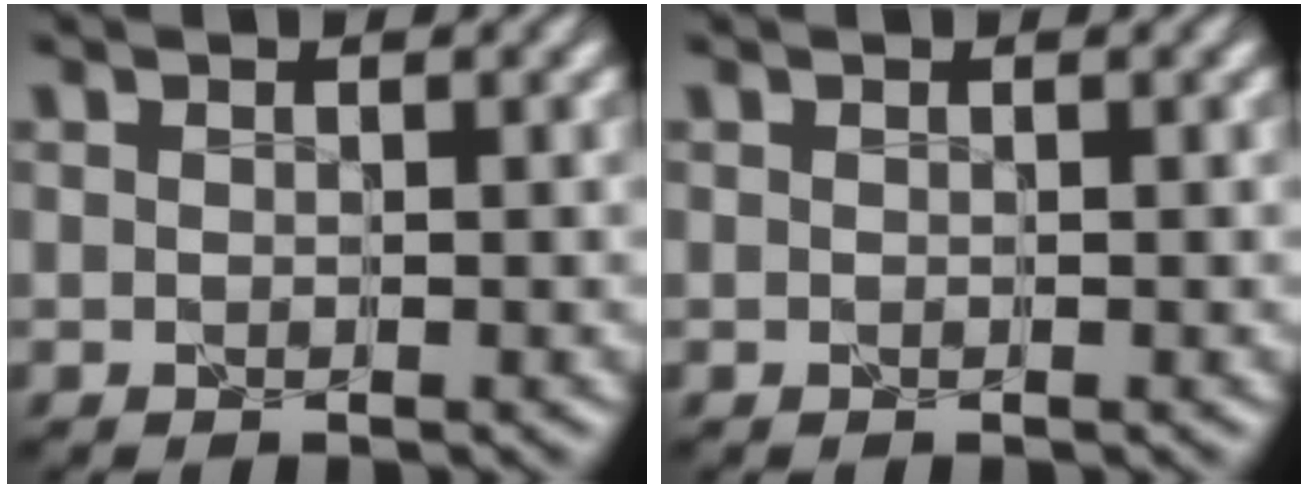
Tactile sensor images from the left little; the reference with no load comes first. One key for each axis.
{"total": 0.0}